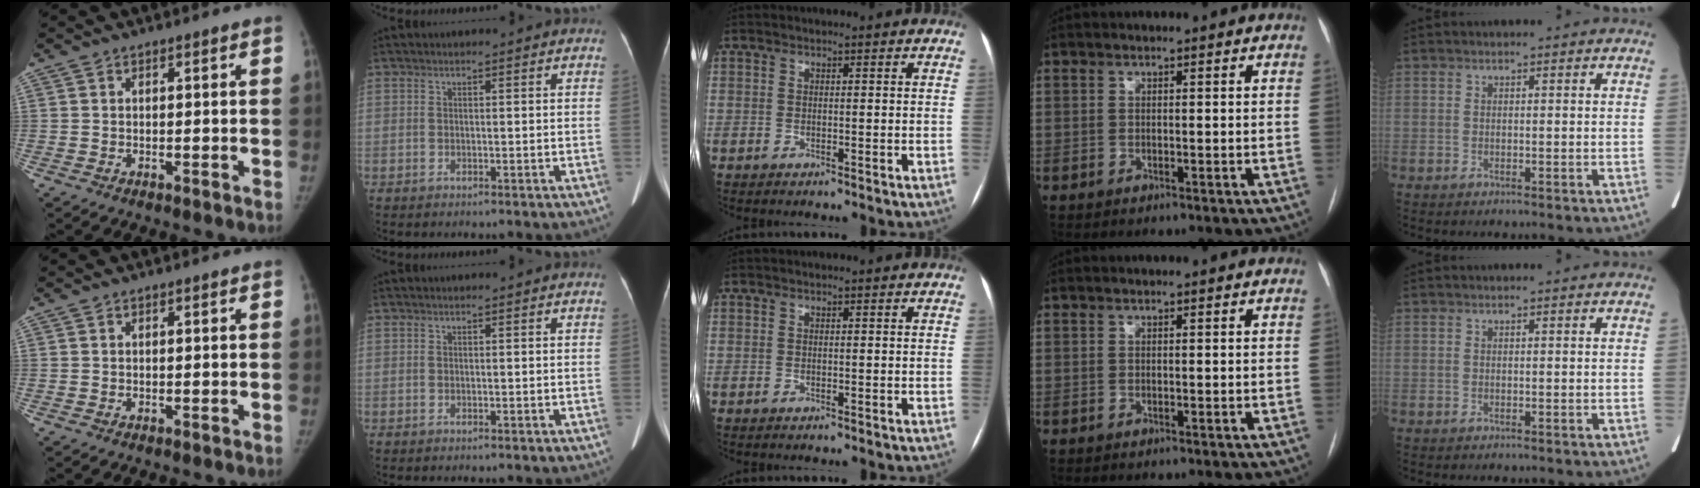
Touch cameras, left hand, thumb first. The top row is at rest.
{}